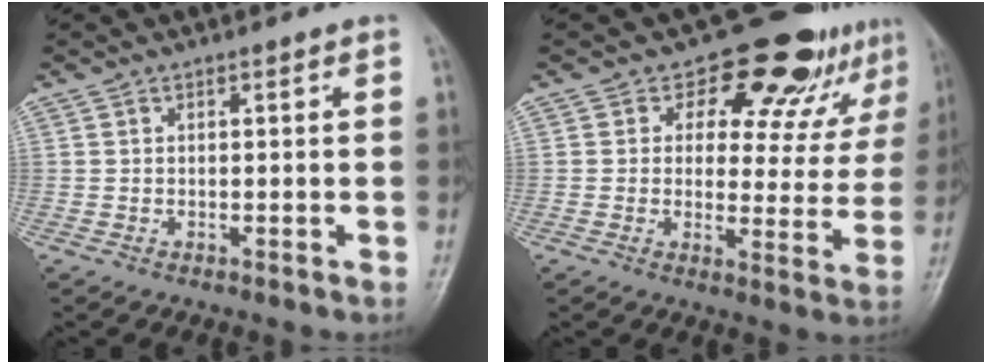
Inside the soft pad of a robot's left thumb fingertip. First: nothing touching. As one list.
[{"total": 13.7, "force": [9.8, 7.2, 6.2], "torque": [-0.025, -0.060, 0.113]}]